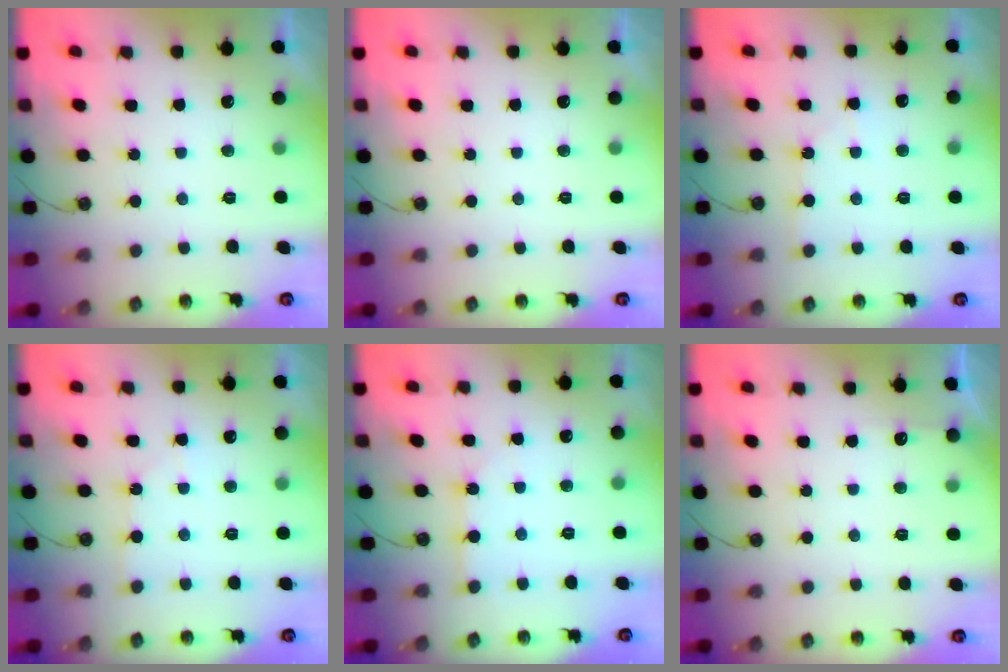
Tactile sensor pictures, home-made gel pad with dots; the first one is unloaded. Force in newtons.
{"total": 0.0}
{"total": 4.3, "press": 4.2, "slide": 0.5}
{"total": 4.3, "press": 4.2, "slide": 0.5}
{"total": 2.6, "press": 2.6, "slide": 0.4}
{"total": 3.0, "press": 2.9, "slide": 0.4}